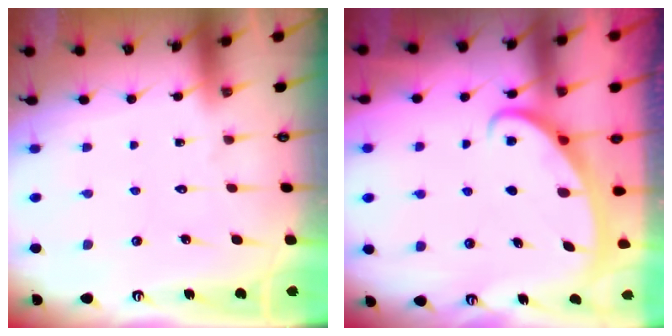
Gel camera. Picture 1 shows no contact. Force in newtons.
{"total": 2.7, "press": 2.7, "slide": 0.4}